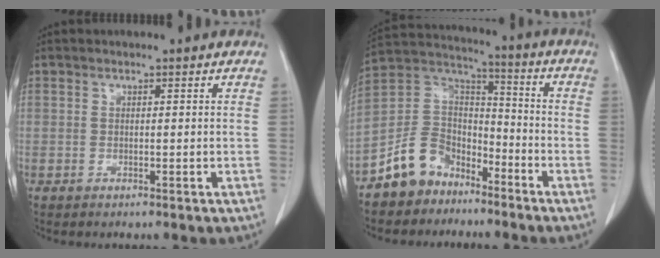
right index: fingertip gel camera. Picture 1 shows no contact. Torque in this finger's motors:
{"motor_torque": [-0.14, -0.21, -0.18, -0.09]}